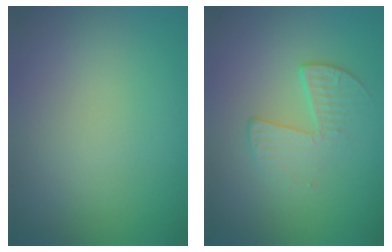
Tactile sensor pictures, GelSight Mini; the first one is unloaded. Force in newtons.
{"total": 2.2, "press": 1.3, "slide": 1.8}